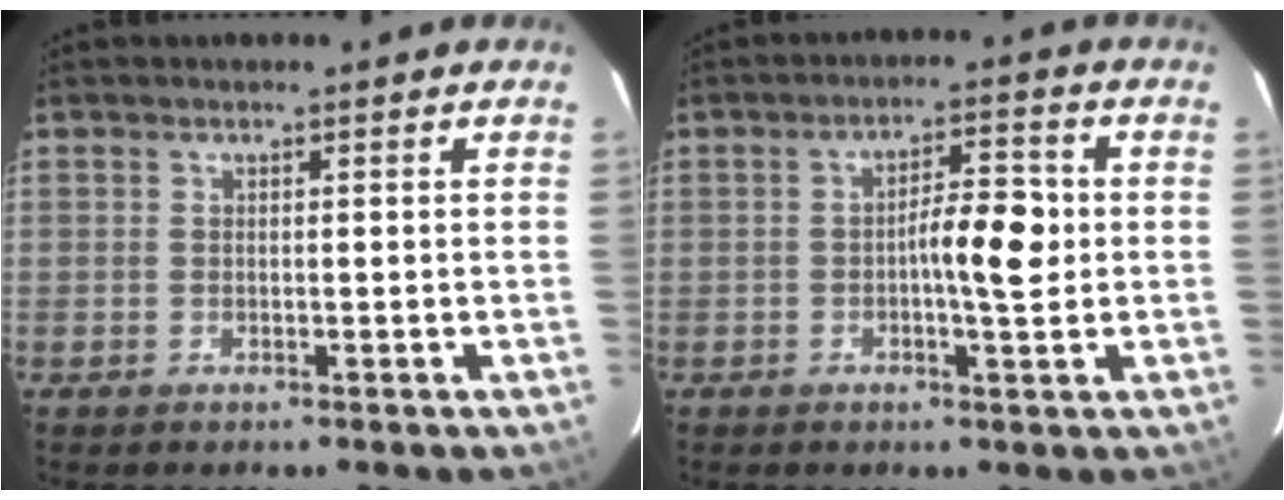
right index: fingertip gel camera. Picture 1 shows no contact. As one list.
[{"total": 6.4, "force": [-0.4, 1.3, 6.3], "torque": [-0.100, 0.010, -0.007]}]